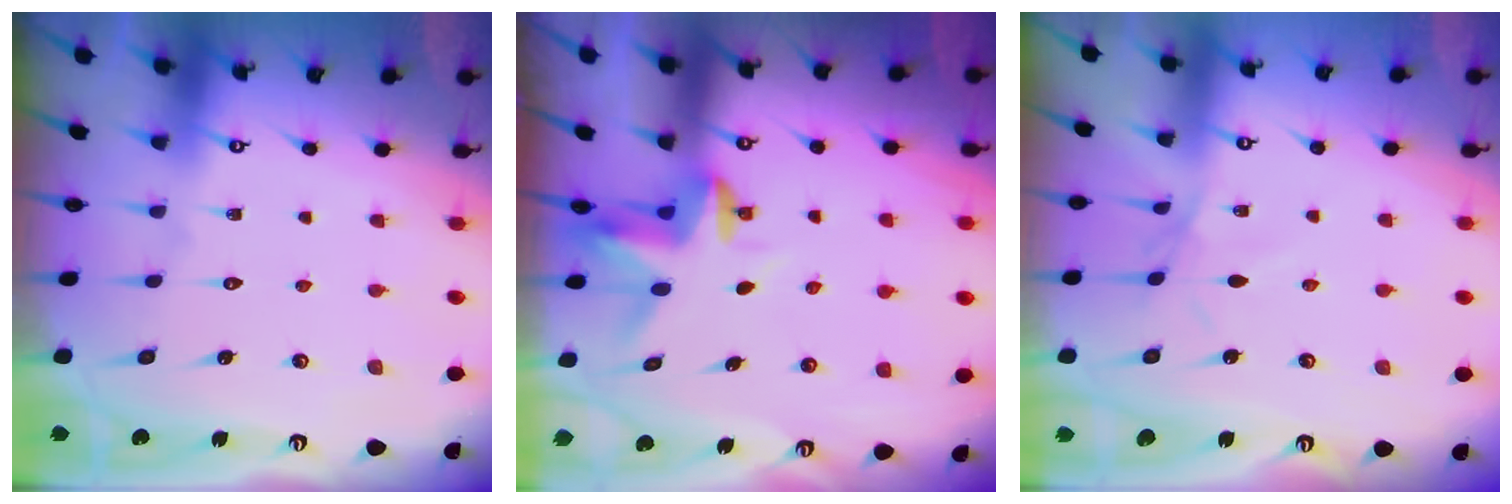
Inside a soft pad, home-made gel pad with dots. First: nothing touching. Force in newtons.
{"total": 3.4, "press": 3.4, "slide": 0.2}
{"total": 2.5, "press": 2.5, "slide": 0.6}